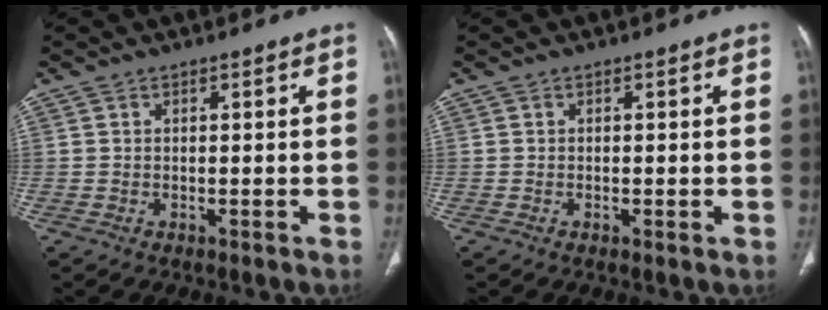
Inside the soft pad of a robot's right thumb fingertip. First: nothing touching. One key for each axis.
{"total": 0.8, "fx": -0.2, "fy": 0.3, "fz": 0.7, "tx": -0.009, "ty": -0.001, "tz": -0.005}